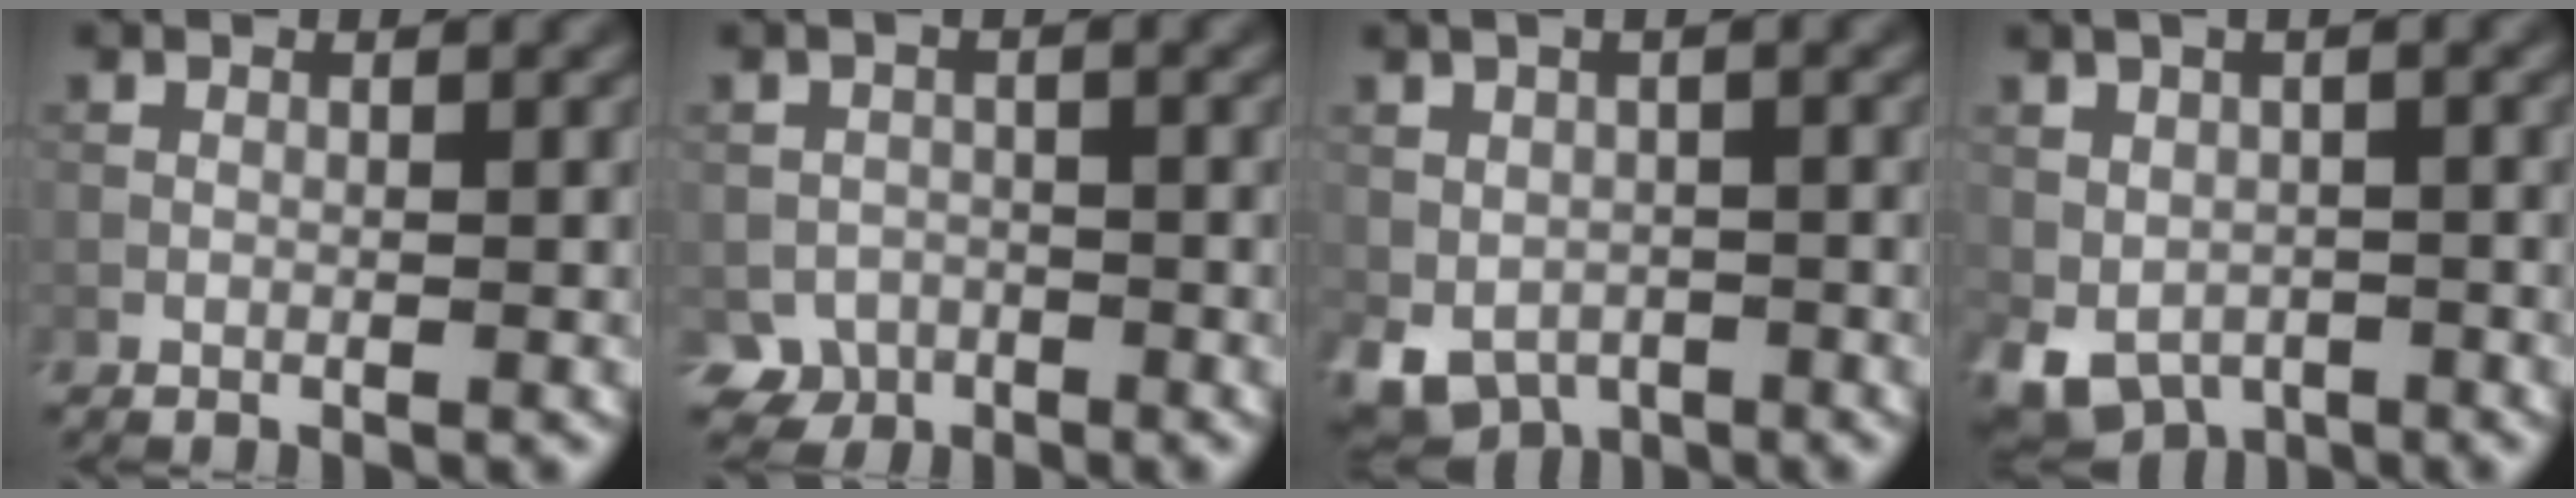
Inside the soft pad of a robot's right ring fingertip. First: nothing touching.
{"total": 3.1, "force": [-1.8, 2.3, 1.0], "torque": [-0.014, -0.005, -0.038]}
{"total": 7.2, "force": [-2.0, 5.0, 4.7], "torque": [-0.076, -0.013, -0.011]}
{"total": 8.2, "force": [-1.3, 5.8, 5.6], "torque": [-0.103, -0.005, 0.000]}